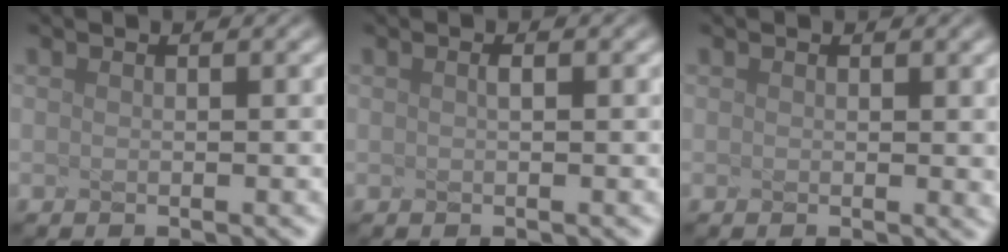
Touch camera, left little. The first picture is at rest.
{"total": 0.7, "force": [-0.6, -0.4, 0.0], "torque": [-0.009, -0.009, 0.009]}
{"total": 0.7, "force": [0.3, -0.1, 0.6], "torque": [-0.009, -0.003, 0.014]}